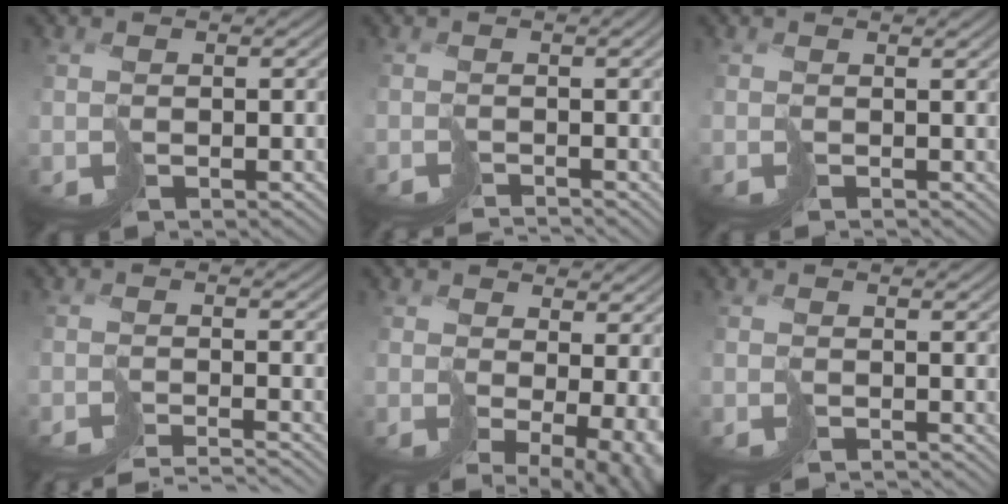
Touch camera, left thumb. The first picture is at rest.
{"total": 2.8, "force": [-2.3, -0.6, 1.4], "torque": [-0.008, -0.002, -0.041]}
{"total": 1.1, "force": [0.2, -0.5, 1.0], "torque": [-0.007, -0.005, 0.005]}
{"total": 4.9, "force": [-4.6, -0.9, 1.5], "torque": [-0.007, -0.005, -0.068]}
{"total": 9.4, "force": [0.1, 4.7, 8.1], "torque": [-0.132, -0.039, 0.054]}
{"total": 0.8, "force": [0.0, -0.5, 0.6], "torque": [-0.002, -0.005, 0.000]}